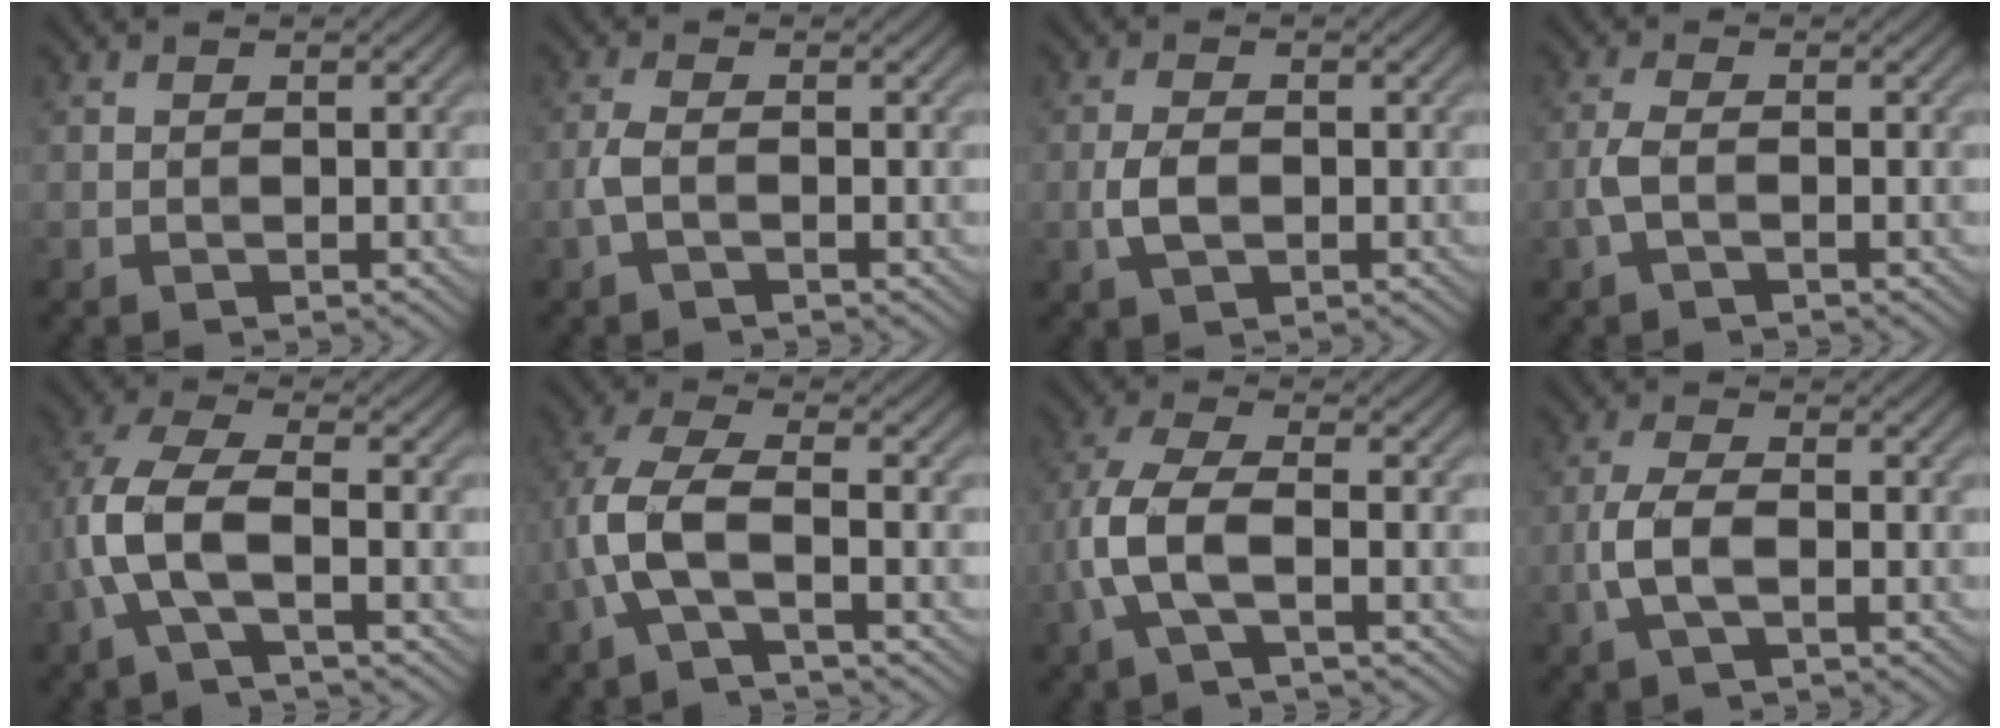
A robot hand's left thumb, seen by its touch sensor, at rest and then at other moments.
{"total": 2.3, "force": [-0.8, 0.6, 2.0], "torque": [-0.051, 0.005, -0.024]}
{"total": 3.1, "force": [-0.7, 1.7, 2.5], "torque": [-0.056, 0.000, -0.015]}
{"total": 2.6, "force": [-0.9, 0.8, 2.3], "torque": [-0.059, 0.004, -0.026]}
{"total": 7.9, "force": [-1.8, 3.0, 7.1], "torque": [-0.173, 0.014, -0.047]}
{"total": 7.2, "force": [-2.1, 2.5, 6.4], "torque": [-0.158, 0.011, -0.056]}
{"total": 7.0, "force": [-1.9, 2.4, 6.3], "torque": [-0.153, 0.010, -0.048]}
{"total": 4.2, "force": [-1.2, 1.5, 3.7], "torque": [-0.090, 0.003, -0.032]}